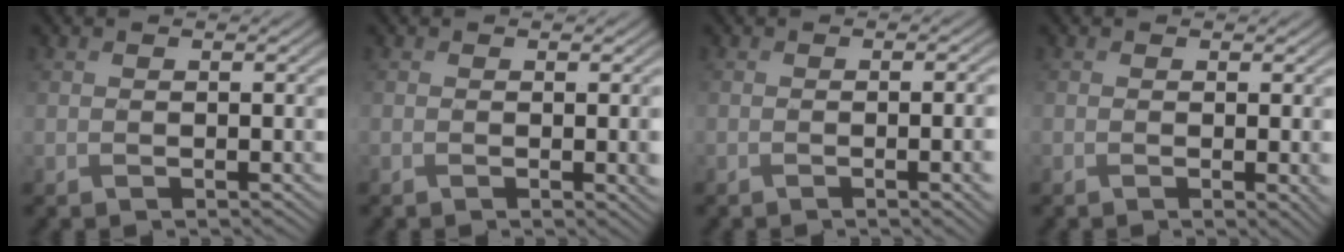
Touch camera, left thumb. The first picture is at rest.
{"total": 1.7, "force": [0.0, 0.2, 1.6], "torque": [-0.023, -0.001, -0.001]}
{"total": 4.6, "force": [-0.6, 1.3, 4.4], "torque": [-0.058, -0.005, -0.005]}
{"total": 1.4, "force": [0.1, 0.2, 1.4], "torque": [-0.022, -0.003, -0.001]}